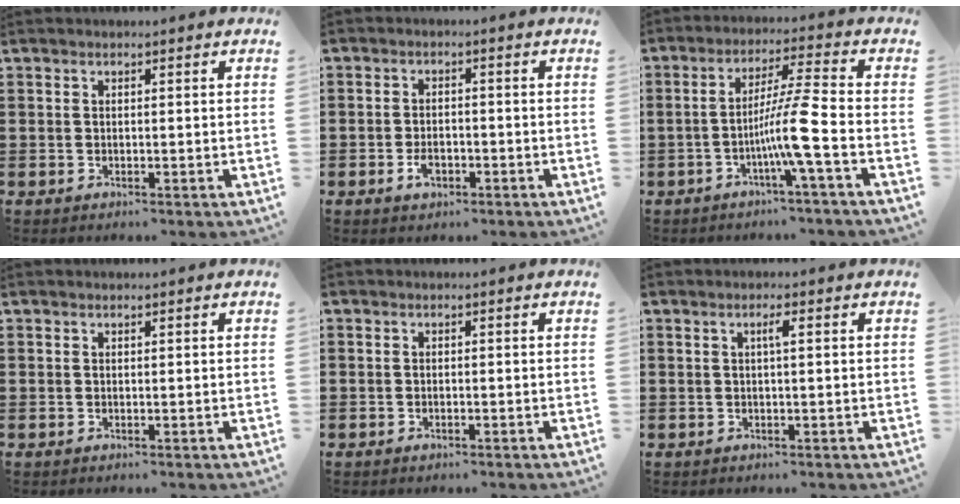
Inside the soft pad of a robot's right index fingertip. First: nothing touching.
{"total": 2.4, "force": [-1.1, 1.6, 1.5], "torque": [-0.028, 0.000, -0.020]}
{"total": 8.4, "force": [-2.9, -0.7, 7.8], "torque": [-0.141, -0.006, -0.058]}
{"total": 0.0}
{"total": 0.6, "force": [-0.3, 0.5, 0.1], "torque": [-0.002, 0.000, -0.007]}
{"total": 1.6, "force": [0.3, 0.1, 1.5], "torque": [-0.029, 0.002, 0.003]}